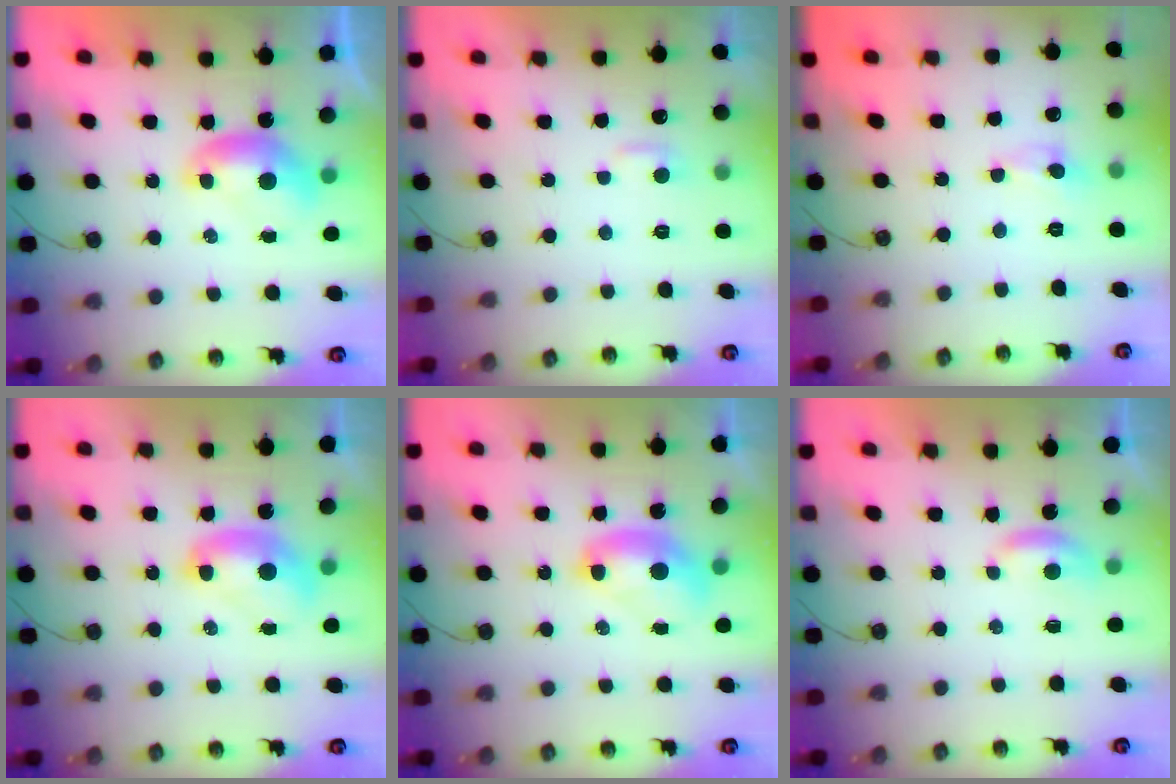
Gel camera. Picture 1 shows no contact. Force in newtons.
{"total": 2.4, "press": 2.3, "slide": 0.5}
{"total": 0.0}
{"total": 2.0, "press": 2.0, "slide": 0.2}
{"total": 2.5, "press": 2.5, "slide": 0.1}
{"total": 2.6, "press": 2.6, "slide": 0.4}